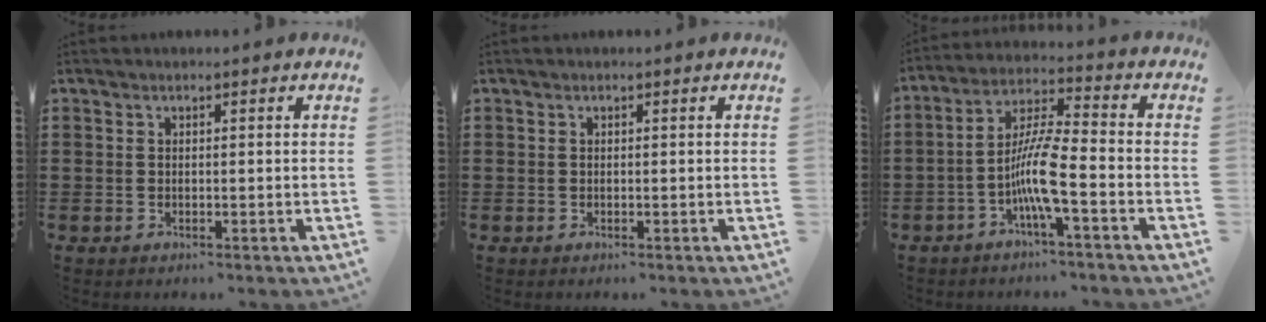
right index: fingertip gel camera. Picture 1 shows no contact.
{"total": 0.0}
{"total": 8.5, "force": [-3.4, 1.0, 7.8], "torque": [-0.164, -0.010, -0.070]}